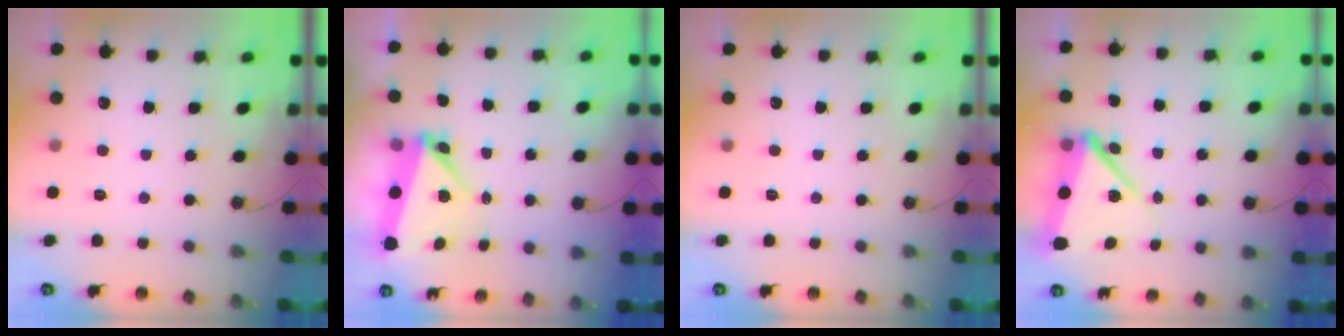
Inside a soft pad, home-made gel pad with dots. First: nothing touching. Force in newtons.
{"total": 5.2, "press": 5.2, "slide": 0.2}
{"total": 0.0}
{"total": 8.1, "press": 8.1, "slide": 0.7}